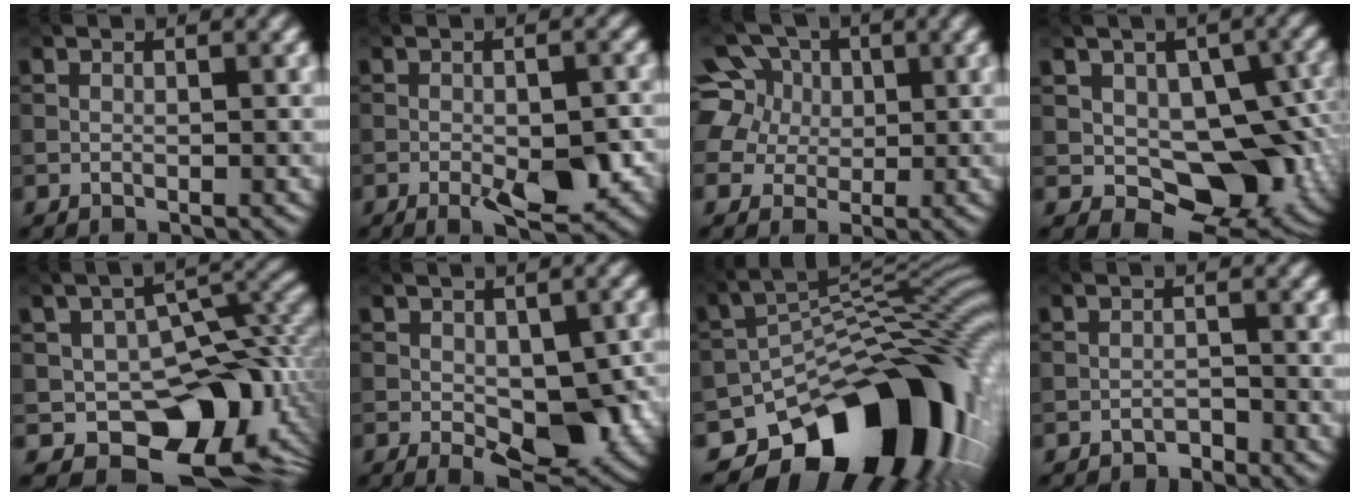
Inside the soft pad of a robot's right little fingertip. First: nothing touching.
{"total": 5.6, "force": [-2.1, 2.0, 4.8], "torque": [-0.076, -0.006, -0.028]}
{"total": 8.6, "force": [3.1, 7.1, 3.9], "torque": [-0.086, 0.033, 0.034]}
{"total": 11.0, "force": [-0.8, 7.0, 8.5], "torque": [-0.106, -0.016, -0.008]}
{"total": 12.0, "force": [-3.0, 8.1, 8.4], "torque": [-0.105, -0.012, -0.047]}
{"total": 7.4, "force": [-1.8, 3.8, 6.0], "torque": [-0.093, -0.017, -0.019]}
{"total": 15.3, "force": [-8.9, 8.1, 9.5], "torque": [-0.130, -0.002, -0.142]}
{"total": 0.9, "force": [-0.9, 0.3, 0.2], "torque": [0.000, 0.003, -0.017]}